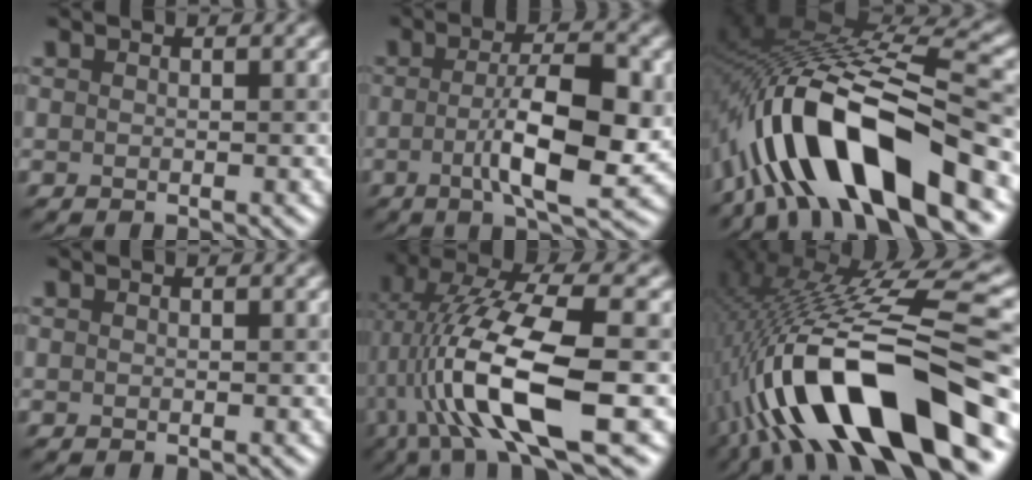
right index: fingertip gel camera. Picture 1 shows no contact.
{"total": 8.1, "force": [-0.9, 2.2, 7.7], "torque": [-0.127, -0.003, -0.016]}
{"total": 13.4, "force": [-6.7, 4.5, 10.6], "torque": [-0.184, 0.015, -0.120]}
{"total": 0.0}
{"total": 11.9, "force": [-1.5, 3.3, 11.3], "torque": [-0.217, 0.007, -0.027]}
{"total": 15.8, "force": [-4.5, 4.4, 14.5], "torque": [-0.248, 0.024, -0.069]}